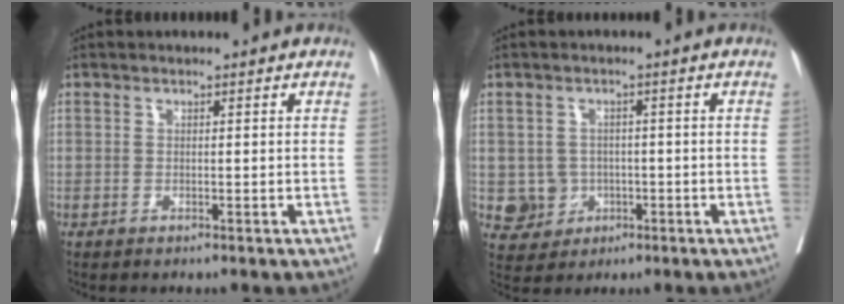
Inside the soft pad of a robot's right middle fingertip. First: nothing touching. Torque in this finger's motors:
{"motor_torque": [0.05, -0.23, 0.00, 0.00]}